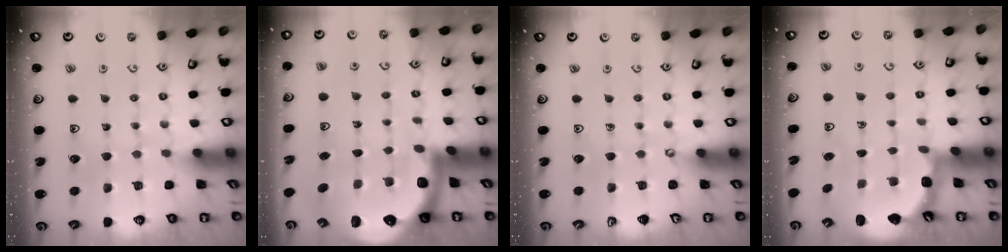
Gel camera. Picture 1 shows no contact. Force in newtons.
{"total": 5.9, "press": 5.6, "slide": 1.7}
{"total": 0.0}
{"total": 2.2, "press": 1.8, "slide": 1.3}